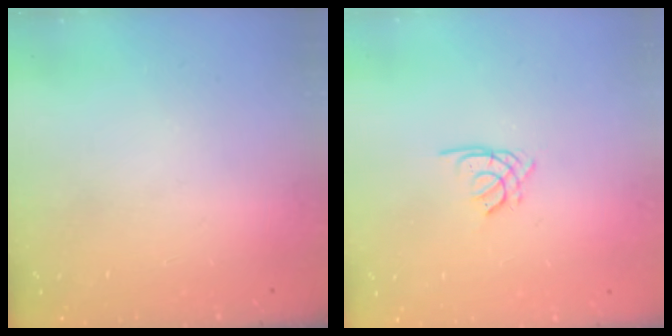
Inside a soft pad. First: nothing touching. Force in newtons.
{"total": 1.4, "press": 1.4, "slide": 0.3}